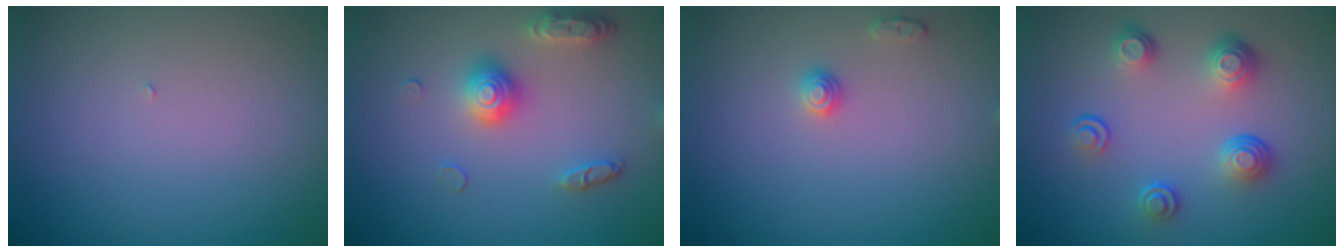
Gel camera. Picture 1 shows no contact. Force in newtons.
{"total": 3.5, "press": 3.1, "slide": 1.7}
{"total": 1.2, "press": 1.2, "slide": 0.0}
{"total": 3.9, "press": 2.9, "slide": 2.6}